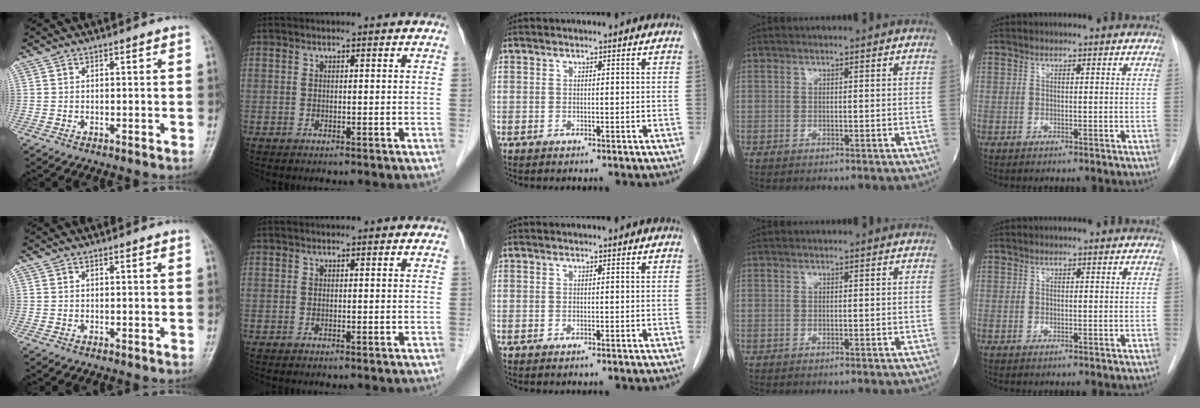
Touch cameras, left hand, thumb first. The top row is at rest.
{}